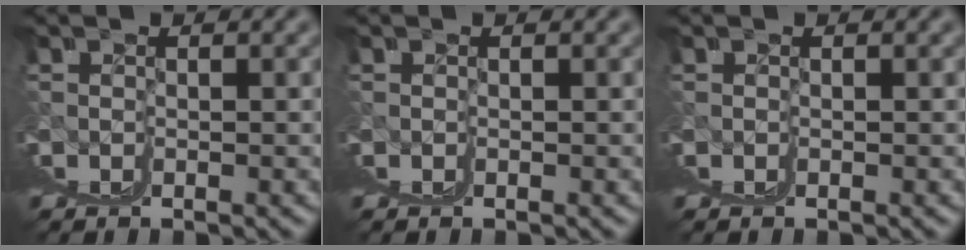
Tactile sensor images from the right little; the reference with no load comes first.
{"total": 0.0}
{"total": 0.0}